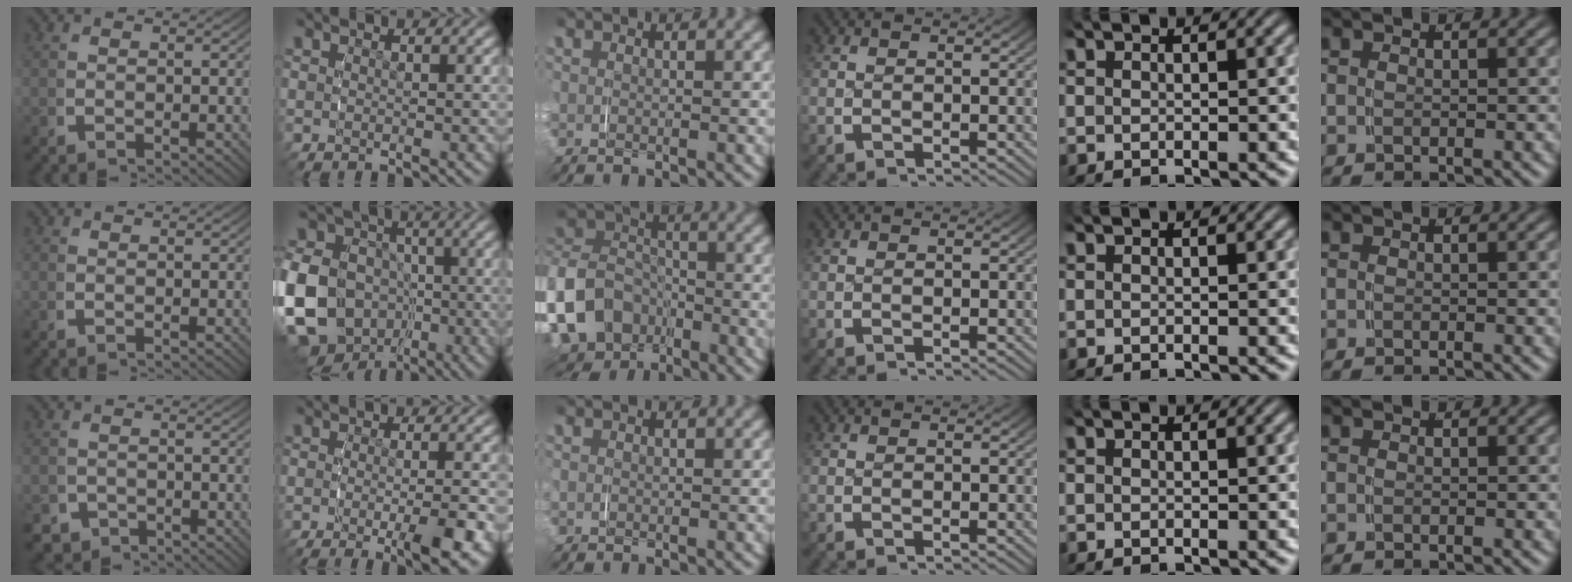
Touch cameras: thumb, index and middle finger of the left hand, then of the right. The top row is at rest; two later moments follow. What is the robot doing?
{"motion": "grasp_and_lifting", "object": "paper towel"}